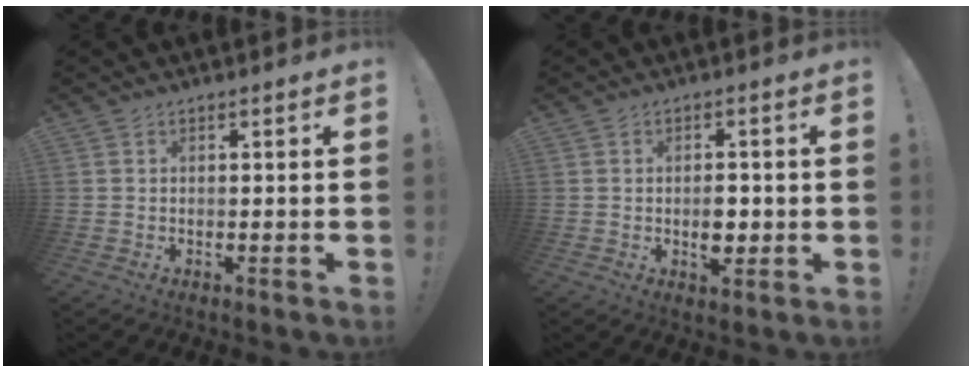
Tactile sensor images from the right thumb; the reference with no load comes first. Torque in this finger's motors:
{"motor_torque": [0.23, 0.07, 0.08, 0.18, 0.00]}